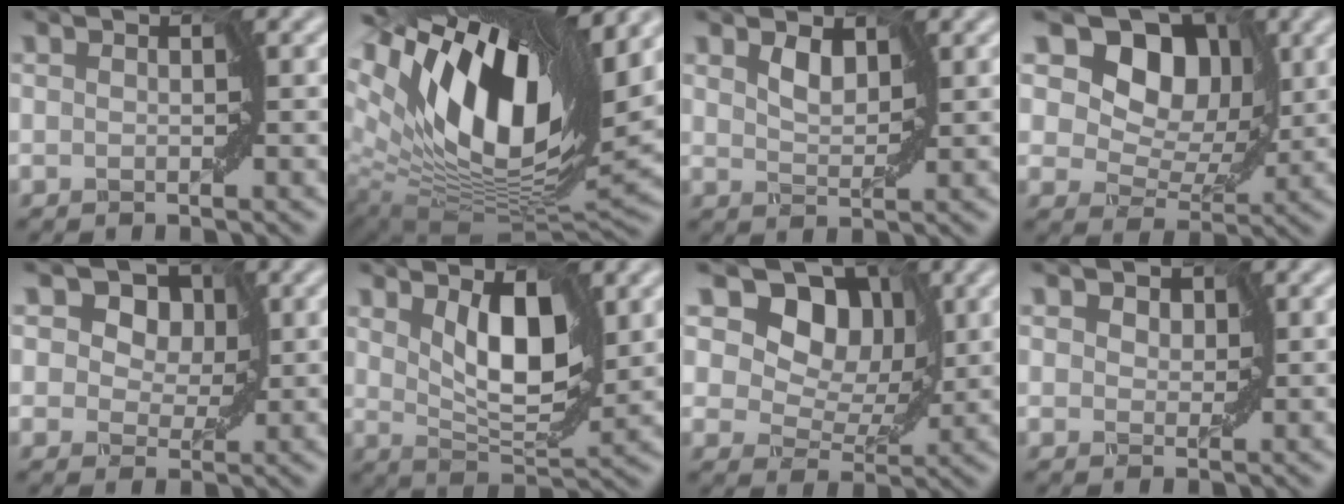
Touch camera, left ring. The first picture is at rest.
{"total": 15.8, "force": [7.1, 6.9, 12.3], "torque": [-0.220, 0.016, 0.121]}
{"total": 1.8, "force": [1.4, 0.9, 0.8], "torque": [-0.023, -0.003, 0.027]}
{"total": 13.6, "force": [7.3, 8.7, 7.5], "torque": [-0.103, 0.040, 0.106]}
{"total": 10.8, "force": [5.1, 7.4, 5.9], "torque": [-0.045, 0.046, 0.035]}
{"total": 5.3, "force": [1.9, 2.2, 4.4], "torque": [-0.076, -0.008, 0.040]}
{"total": 12.5, "force": [7.0, 7.9, 6.7], "torque": [-0.093, 0.029, 0.099]}
{"total": 2.9, "force": [1.5, 2.1, 1.3], "torque": [-0.012, 0.010, 0.003]}